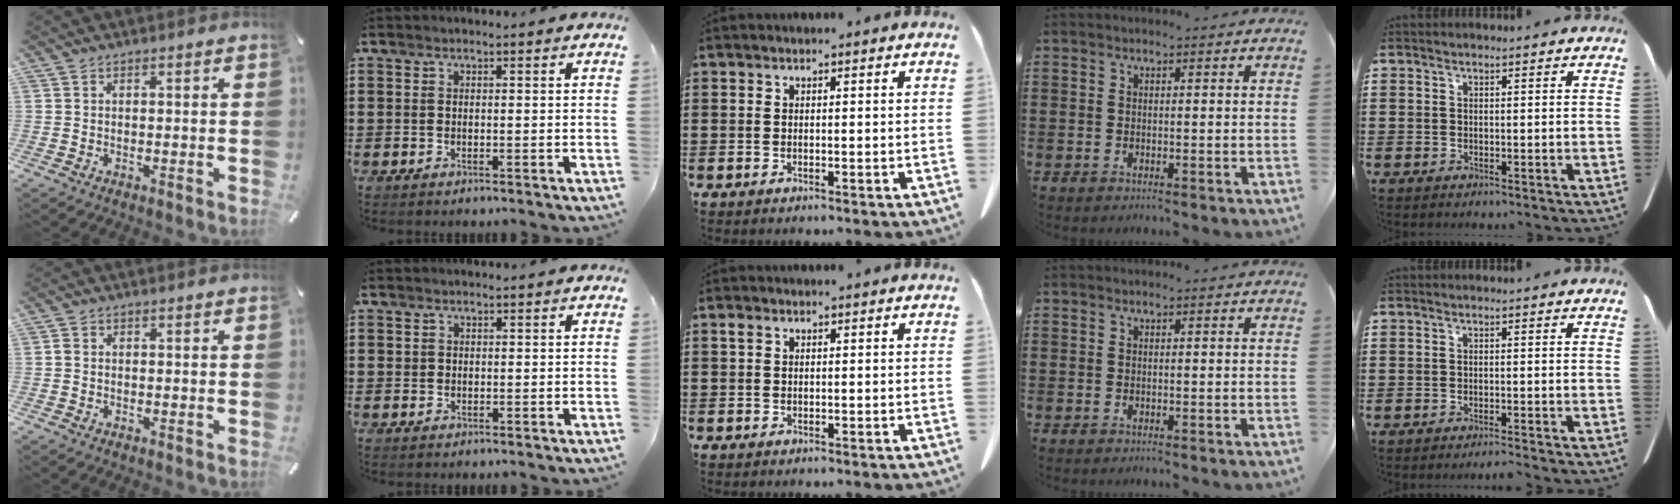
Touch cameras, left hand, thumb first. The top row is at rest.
{"thumb": {"total": 0.9, "force": [-0.3, 0.7, 0.5], "torque": [-0.009, 0.003, -0.006]}, "index": {"total": 0.6, "force": [0.4, 0.4, 0.1], "torque": [-0.005, 0.001, 0.008]}, "middle": {"total": 0.9, "force": [0.3, 0.6, 0.6], "torque": [-0.016, 0.002, 0.007]}, "little": {"total": 1.1, "force": [-0.9, -0.1, 0.6], "torque": [-0.008, -0.003, -0.017]}}